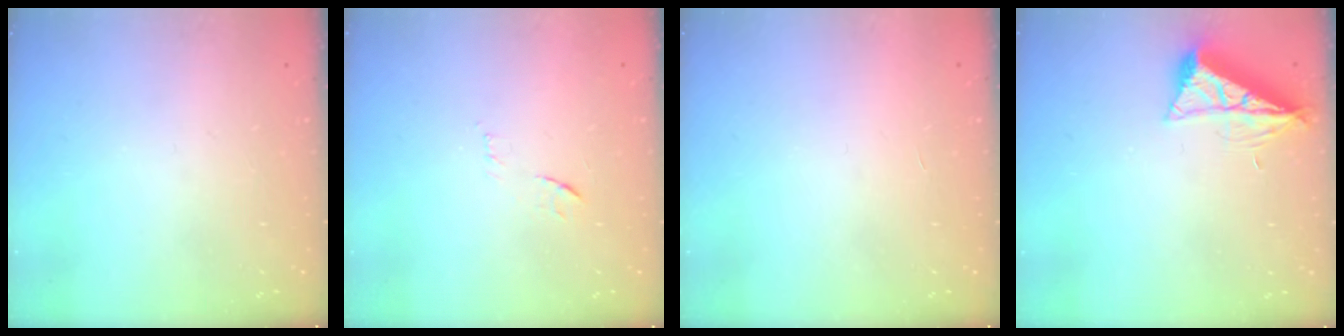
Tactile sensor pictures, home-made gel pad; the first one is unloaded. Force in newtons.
{"total": 8.1, "press": 8.0, "slide": 0.7}
{"total": 1.7, "press": 1.7, "slide": 0.1}
{"total": 7.7, "press": 7.6, "slide": 0.8}